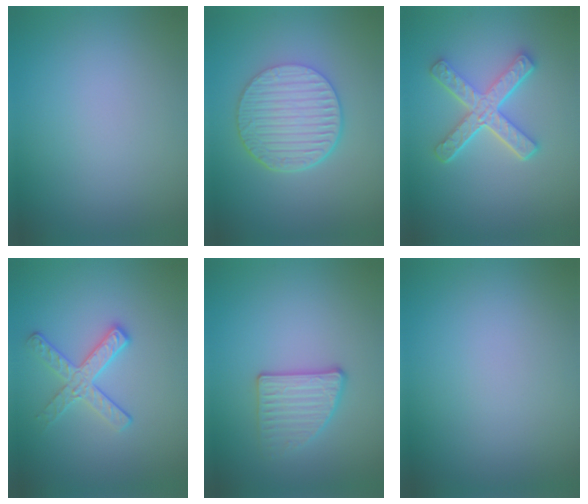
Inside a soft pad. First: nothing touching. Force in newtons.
{"total": 6.5, "press": 4.7, "slide": 4.4}
{"total": 5.0, "press": 3.8, "slide": 3.2}
{"total": 2.8, "press": 2.6, "slide": 1.1}
{"total": 2.7, "press": 2.5, "slide": 1.2}
{"total": 0.0}